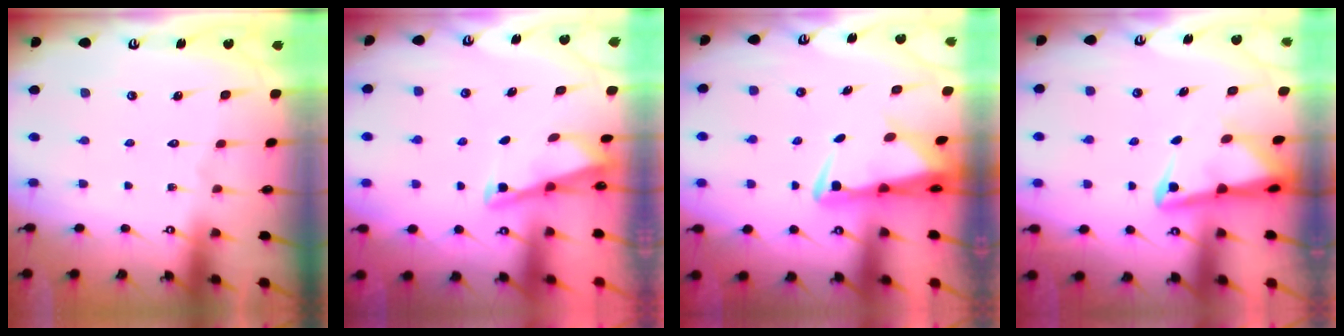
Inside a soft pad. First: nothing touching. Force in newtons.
{"total": 2.9, "press": 2.9, "slide": 0.4}
{"total": 3.4, "press": 3.3, "slide": 0.6}
{"total": 3.6, "press": 3.6, "slide": 0.5}